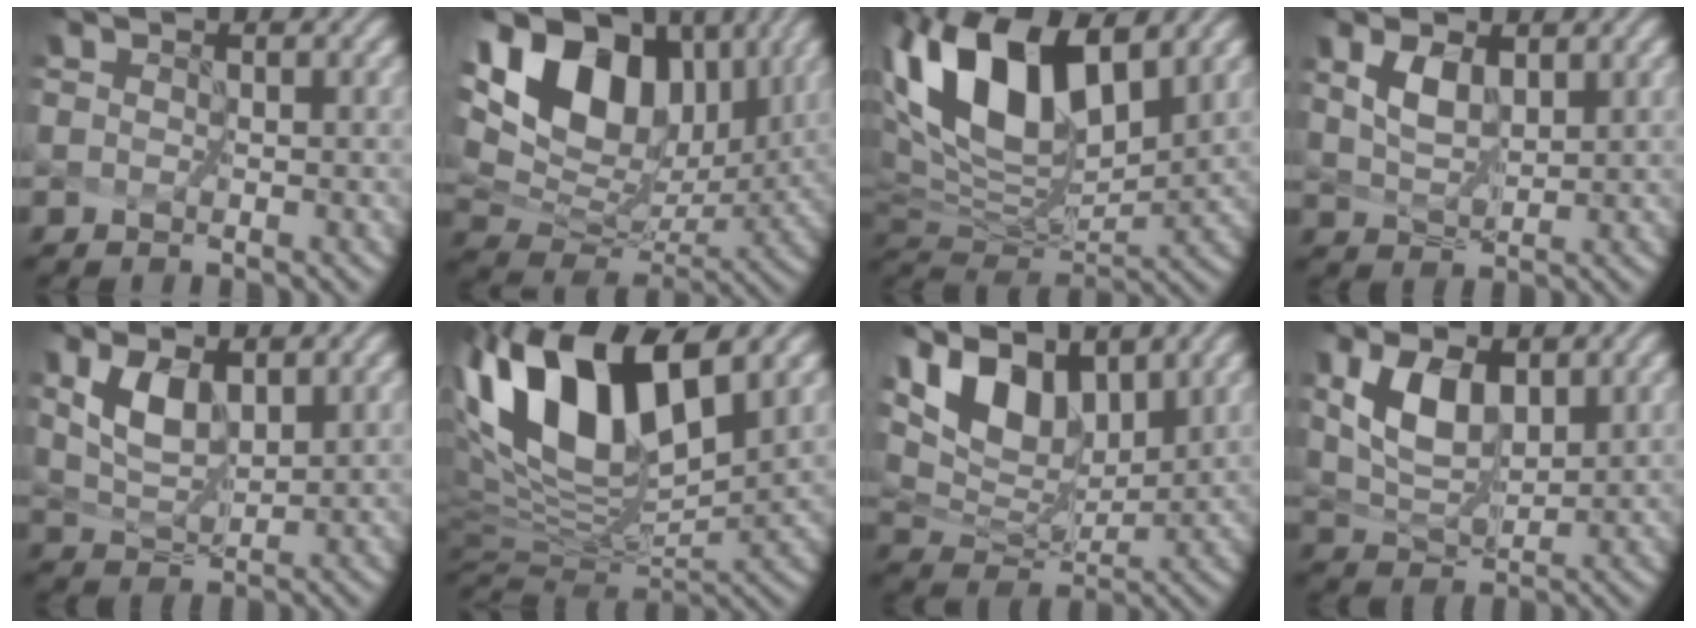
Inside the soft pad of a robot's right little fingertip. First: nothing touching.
{"total": 13.5, "force": [5.7, 8.6, 8.7], "torque": [-0.171, 0.025, 0.120]}
{"total": 12.5, "force": [5.3, 5.7, 9.8], "torque": [-0.187, 0.012, 0.104]}
{"total": 1.5, "force": [1.0, 0.3, 1.0], "torque": [-0.028, -0.006, 0.034]}
{"total": 2.3, "force": [1.4, 0.7, 1.7], "torque": [-0.041, -0.008, 0.040]}
{"total": 13.8, "force": [5.1, 5.9, 11.3], "torque": [-0.226, 0.010, 0.104]}
{"total": 8.5, "force": [5.3, 4.0, 5.3], "torque": [-0.116, 0.006, 0.098]}
{"total": 3.4, "force": [1.6, 1.4, 2.6], "torque": [-0.057, -0.011, 0.041]}